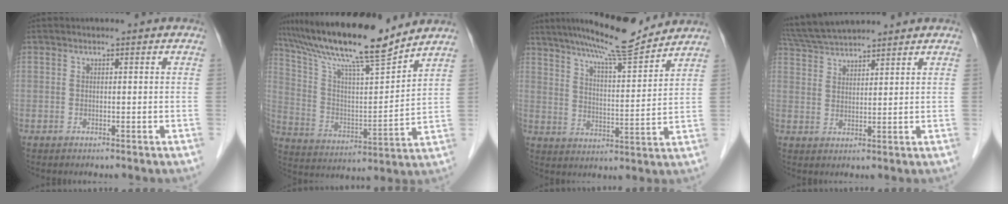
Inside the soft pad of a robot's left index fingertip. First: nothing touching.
{"total": 17.3, "force": [15.0, 0.2, 8.7], "torque": [-0.161, 0.000, 0.261]}
{"total": 13.2, "force": [11.9, 0.2, 5.8], "torque": [-0.100, 0.003, 0.186]}
{"total": 9.0, "force": [8.5, 0.7, 3.1], "torque": [-0.067, 0.035, 0.157]}